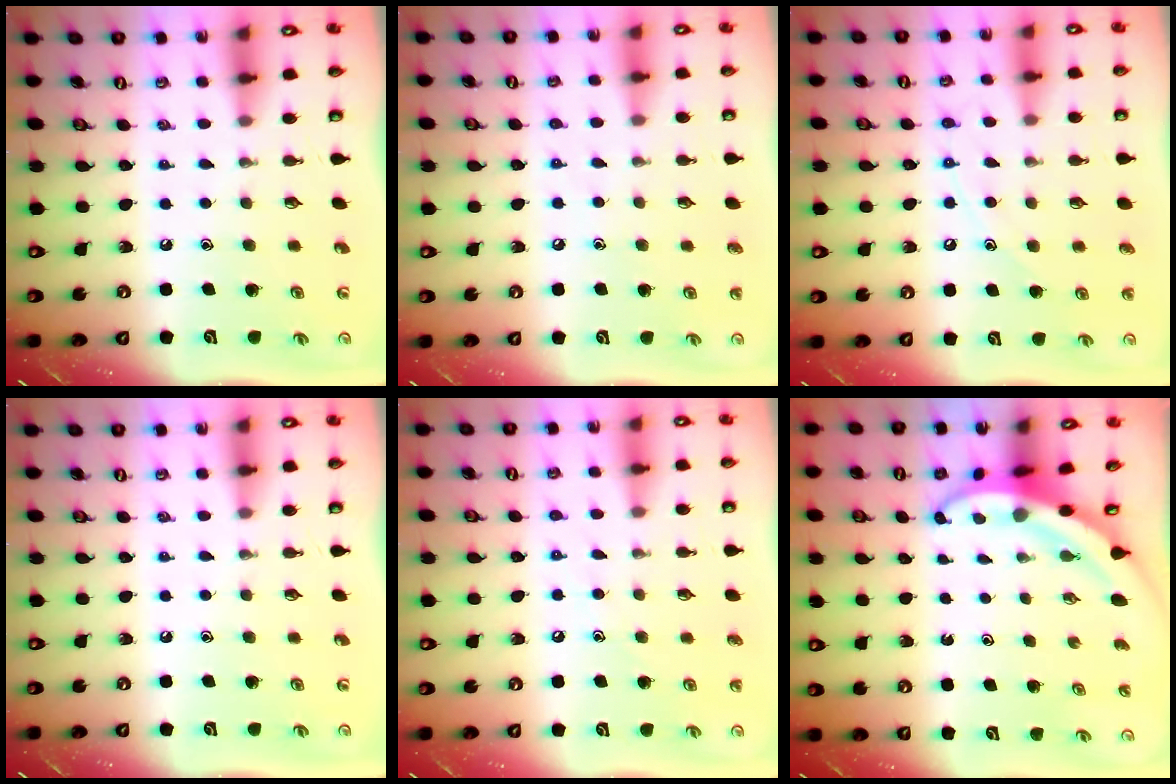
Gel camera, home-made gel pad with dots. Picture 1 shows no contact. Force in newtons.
{"total": 5.3, "press": 5.3, "slide": 0.5}
{"total": 8.2, "press": 8.2, "slide": 0.8}
{"total": 0.0}
{"total": 5.4, "press": 5.4, "slide": 0.6}
{"total": 4.0, "press": 3.9, "slide": 0.5}